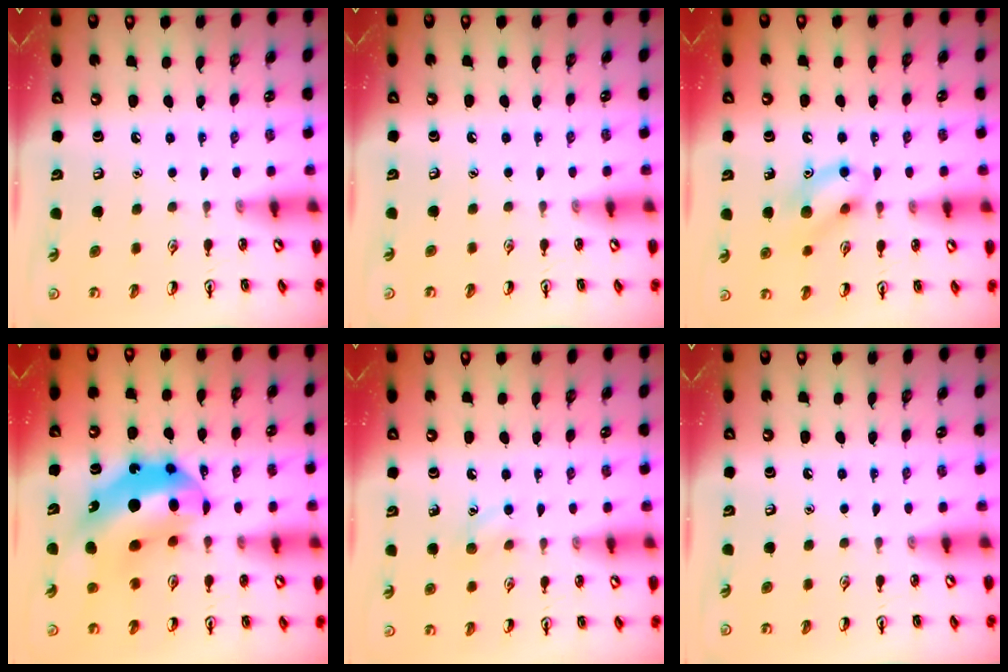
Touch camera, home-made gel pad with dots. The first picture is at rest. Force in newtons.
{"total": 0.0}
{"total": 11.5, "press": 11.4, "slide": 1.2}
{"total": 16.3, "press": 15.5, "slide": 5.1}
{"total": 6.9, "press": 6.7, "slide": 2.0}
{"total": 0.0}